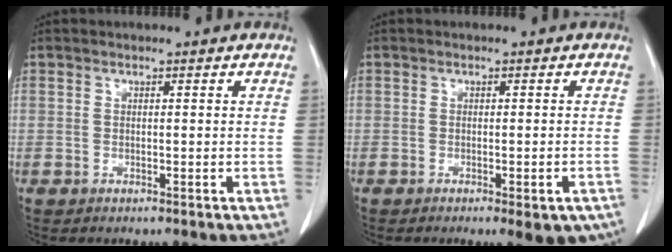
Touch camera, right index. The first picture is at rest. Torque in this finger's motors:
{"motor_torque": [0.53, -0.50, 0.26, 0.03]}